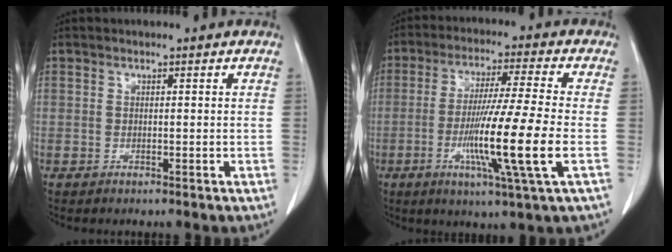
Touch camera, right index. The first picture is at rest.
{"total": 13.7, "force": [-3.3, -1.5, 13.2], "torque": [-0.247, -0.022, -0.065]}